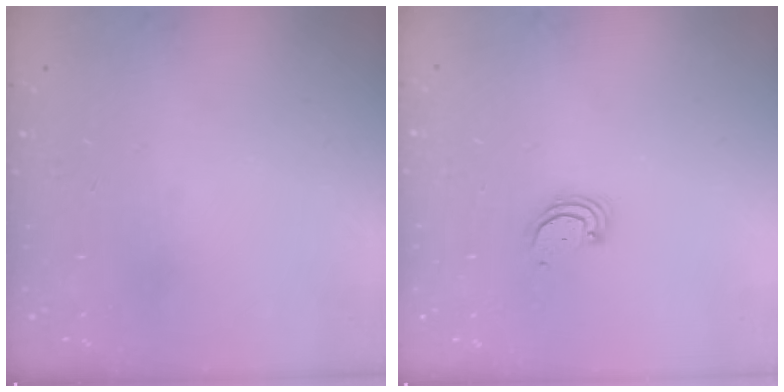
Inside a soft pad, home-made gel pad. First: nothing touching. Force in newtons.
{"total": 2.5, "press": 2.5, "slide": 0.3}